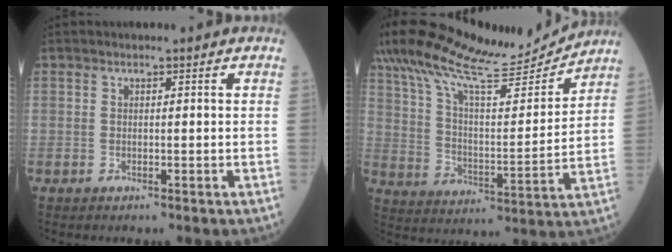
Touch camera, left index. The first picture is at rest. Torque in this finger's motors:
{"motor_torque": [0.88, -1.25, 0.62, 0.21]}